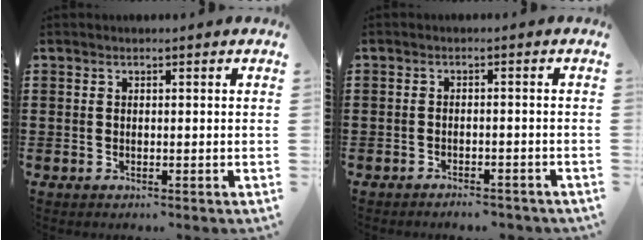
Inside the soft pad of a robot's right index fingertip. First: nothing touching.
{"total": 1.8, "force": [-1.8, 0.2, 0.3], "torque": [-0.011, 0.001, -0.037]}